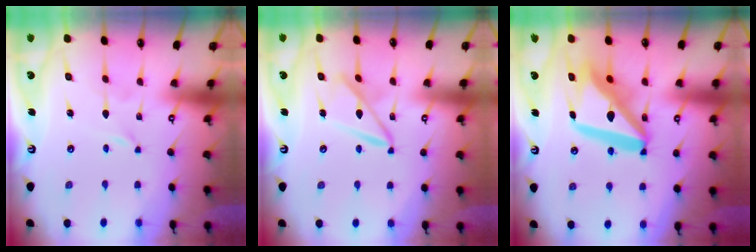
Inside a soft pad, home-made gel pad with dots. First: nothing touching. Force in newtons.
{"total": 10.2, "press": 10.2, "slide": 0.8}
{"total": 18.5, "press": 18.4, "slide": 2.2}